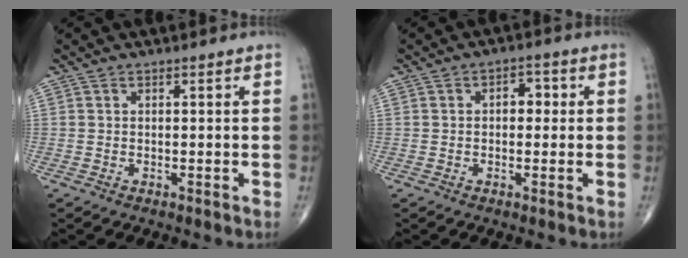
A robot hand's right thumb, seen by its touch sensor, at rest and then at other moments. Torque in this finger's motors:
{"motor_torque": [-0.15, 1.46, 0.36, 0.07, -0.01]}